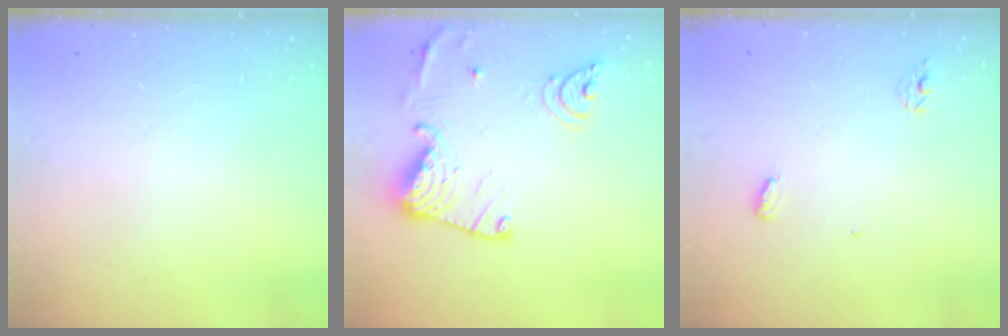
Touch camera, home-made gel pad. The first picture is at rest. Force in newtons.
{"total": 17.0, "press": 16.9, "slide": 1.7}
{"total": 5.2, "press": 4.4, "slide": 2.7}